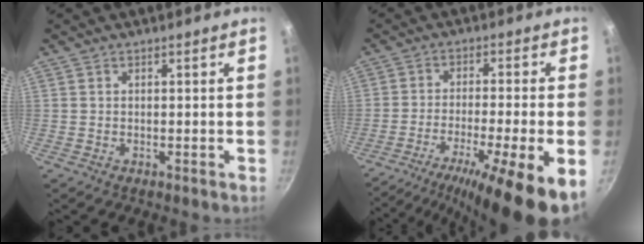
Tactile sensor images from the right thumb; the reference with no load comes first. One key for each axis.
{"total": 14.7, "fx": -8.7, "fy": 0.8, "fz": 11.8, "tx": -0.198, "ty": 0.018, "tz": -0.145}